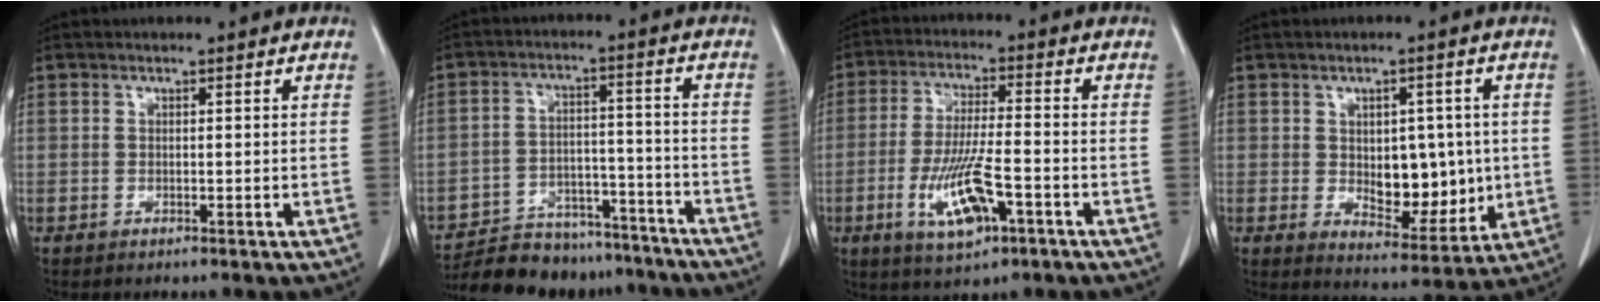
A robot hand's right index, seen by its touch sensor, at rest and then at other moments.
{"total": 15.7, "force": [-14.2, 5.7, 3.3], "torque": [-0.047, 0.029, -0.202]}
{"total": 10.2, "force": [-4.0, 2.2, 9.2], "torque": [-0.180, -0.010, -0.065]}
{"total": 9.5, "force": [0.1, 5.3, 7.9], "torque": [-0.101, 0.001, 0.019]}